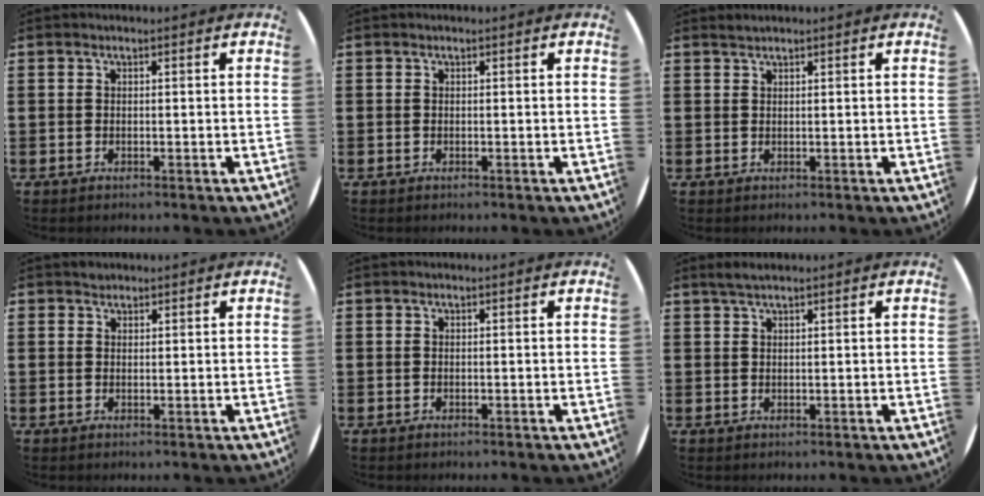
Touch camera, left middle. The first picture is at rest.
{"total": 0.0}
{"total": 0.7, "force": [0.7, -0.1, 0.1], "torque": [-0.001, -0.001, 0.013]}
{"total": 1.0, "force": [0.9, 0.4, -0.1], "torque": [0.000, 0.002, 0.018]}
{"total": 0.0}
{"total": 1.5, "force": [1.3, 0.1, 0.8], "torque": [-0.018, 0.002, 0.023]}